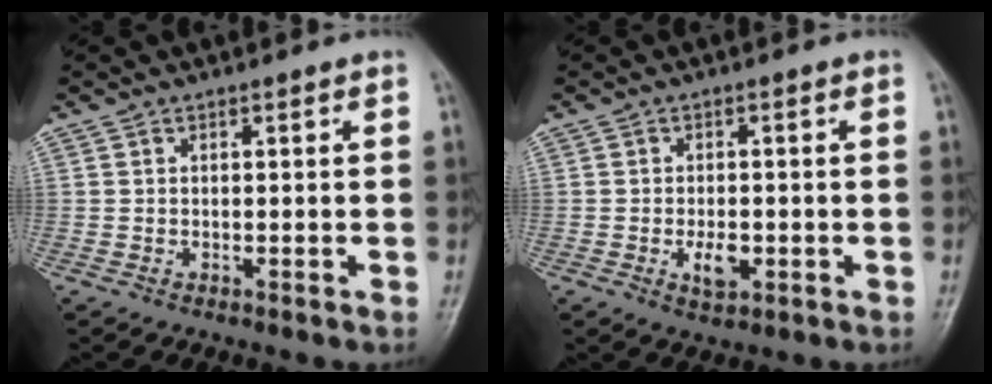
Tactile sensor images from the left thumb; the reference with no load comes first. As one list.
[{"total": 4.2, "force": [-1.2, 2.3, 3.3], "torque": [-0.050, 0.001, -0.015]}]